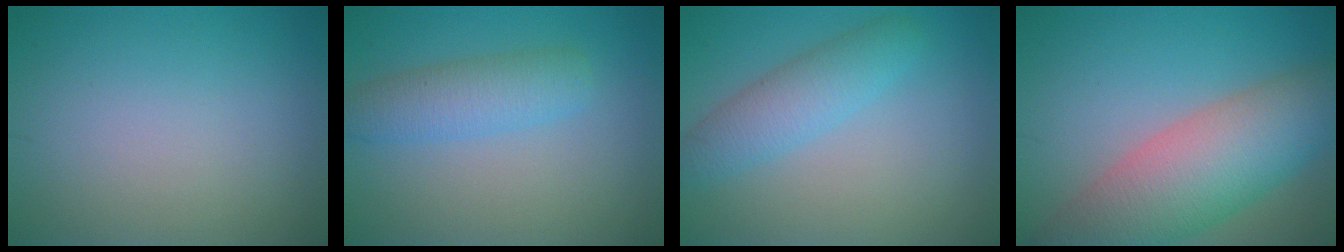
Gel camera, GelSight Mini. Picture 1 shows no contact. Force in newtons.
{"total": 3.7, "press": 3.7, "slide": 0.2}
{"total": 3.7, "press": 3.6, "slide": 0.2}
{"total": 9.9, "press": 9.9, "slide": 0.4}